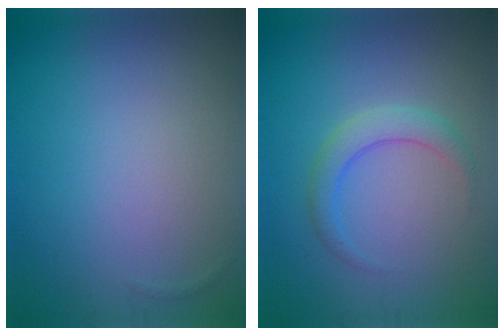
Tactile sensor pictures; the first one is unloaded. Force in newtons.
{"total": 2.4, "press": 2.4, "slide": 0.0}